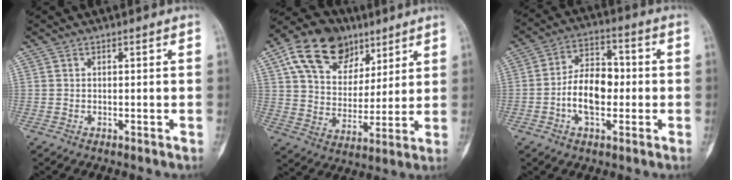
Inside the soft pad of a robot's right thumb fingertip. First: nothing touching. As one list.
[{"total": 18.2, "force": [9.6, 12.3, 9.5], "torque": [-0.130, -0.015, 0.168]}, {"total": 10.7, "force": [-1.5, 6.5, 8.4], "torque": [-0.126, 0.028, -0.035]}]